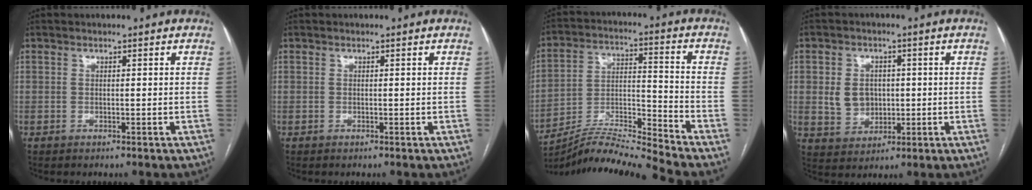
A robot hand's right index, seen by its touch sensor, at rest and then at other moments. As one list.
[{"total": 0.0}, {"total": 12.8, "force": [-12.1, -2.8, 3.3], "torque": [-0.061, 0.014, -0.221]}, {"total": 6.0, "force": [0.4, 5.0, 3.3], "torque": [-0.060, 0.011, 0.021]}]